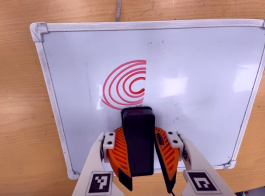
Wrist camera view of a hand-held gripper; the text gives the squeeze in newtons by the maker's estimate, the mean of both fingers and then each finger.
{"total": 11.6, "left": 11.0, "right": 12.1}